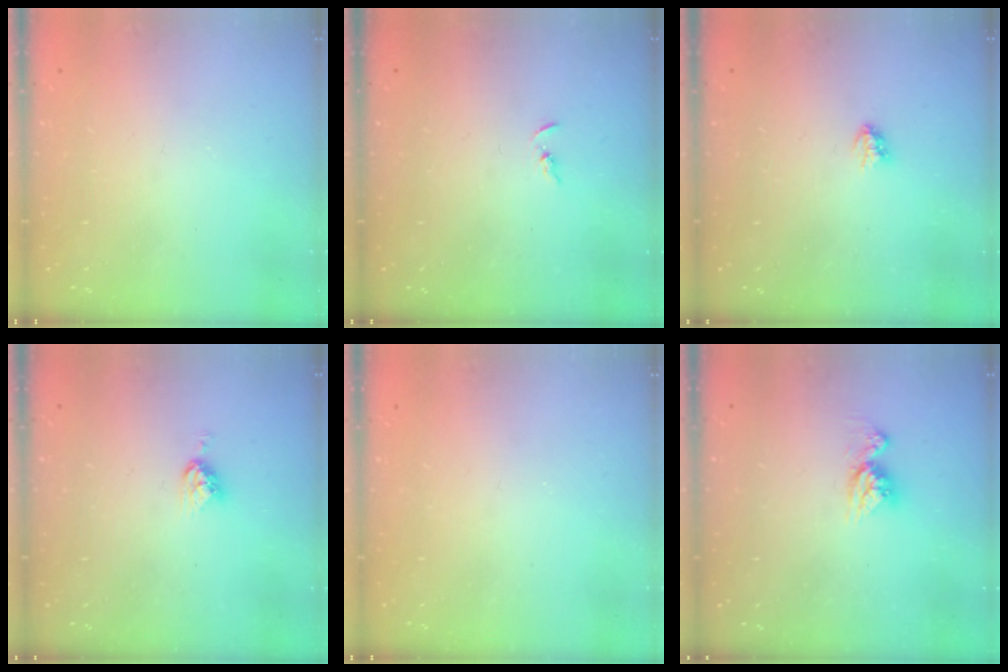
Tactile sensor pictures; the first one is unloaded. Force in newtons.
{"total": 1.5, "press": 1.5, "slide": 0.4}
{"total": 2.9, "press": 2.9, "slide": 0.3}
{"total": 4.5, "press": 4.4, "slide": 0.5}
{"total": 0.0}
{"total": 8.7, "press": 8.7, "slide": 0.8}